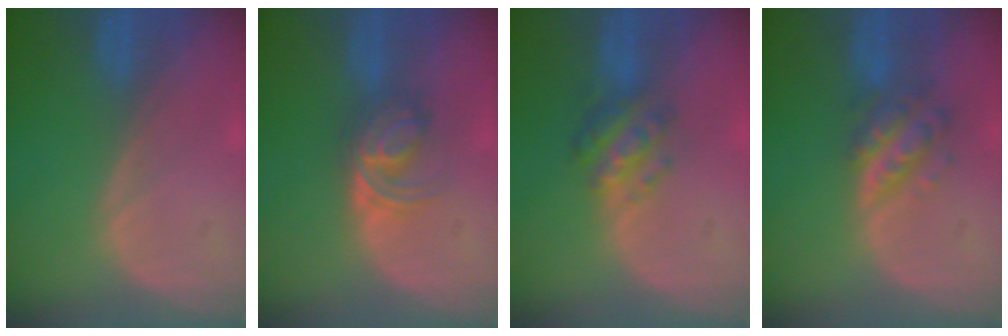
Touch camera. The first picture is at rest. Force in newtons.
{"total": 6.0, "press": 5.2, "slide": 3.0}
{"total": 5.1, "press": 5.0, "slide": 1.2}
{"total": 5.5, "press": 5.1, "slide": 2.0}